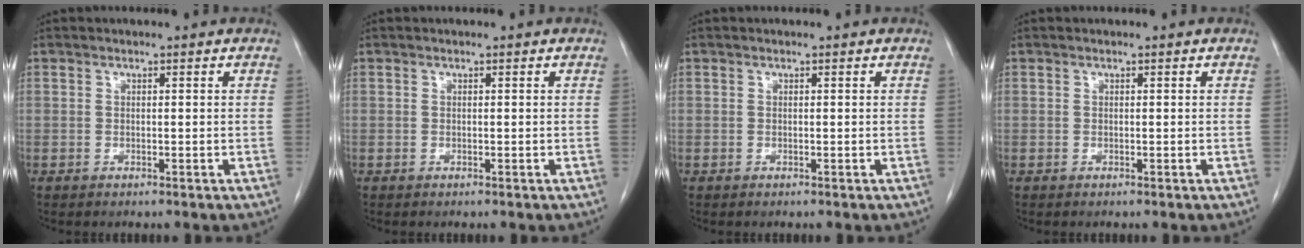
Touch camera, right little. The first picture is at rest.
{"total": 0.0}
{"total": 0.0}
{"total": 0.0}